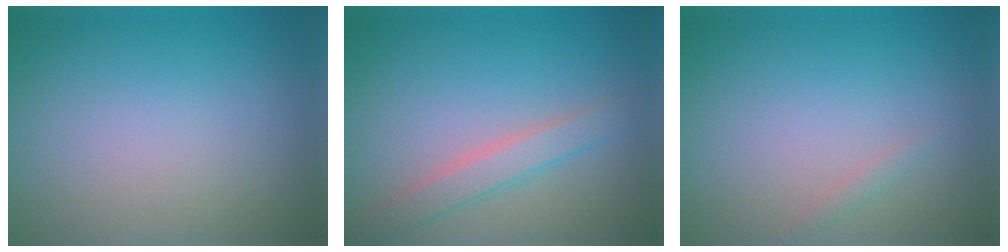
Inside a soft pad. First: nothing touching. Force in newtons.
{"total": 2.5, "press": 2.5, "slide": 0.1}
{"total": 0.7, "press": 0.7, "slide": 0.1}